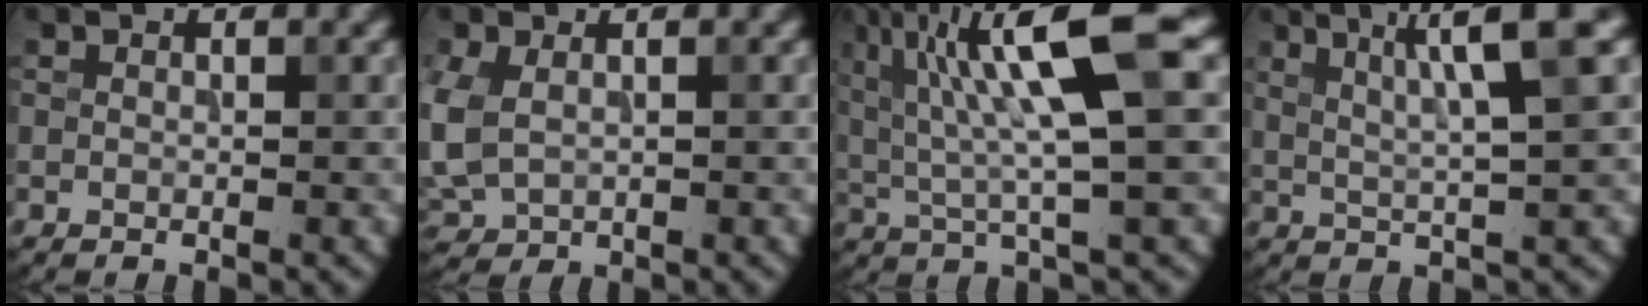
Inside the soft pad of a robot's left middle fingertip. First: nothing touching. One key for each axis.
{"total": 4.9, "fx": 0.1, "fy": 3.7, "fz": 3.2, "tx": -0.086, "ty": -0.010, "tz": 0.010}
{"total": 10.7, "fx": 3.0, "fy": 2.0, "fz": 10.1, "tx": -0.177, "ty": 0.010, "tz": 0.058}
{"total": 6.4, "fx": 2.8, "fy": 0.8, "fz": 5.7, "tx": -0.083, "ty": 0.012, "tz": 0.050}